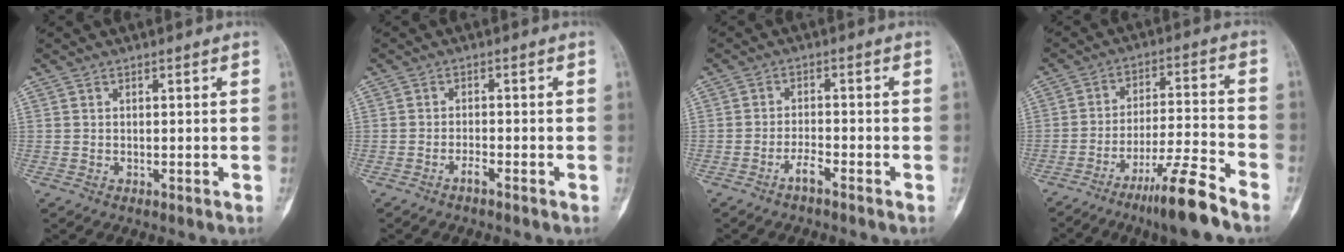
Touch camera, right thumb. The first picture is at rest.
{"total": 1.5, "force": [-1.2, 0.2, 0.9], "torque": [-0.019, 0.009, -0.022]}
{"total": 2.6, "force": [-2.0, 0.4, 1.7], "torque": [-0.033, 0.015, -0.039]}
{"total": 11.4, "force": [-8.3, 0.2, 7.7], "torque": [-0.139, 0.055, -0.144]}